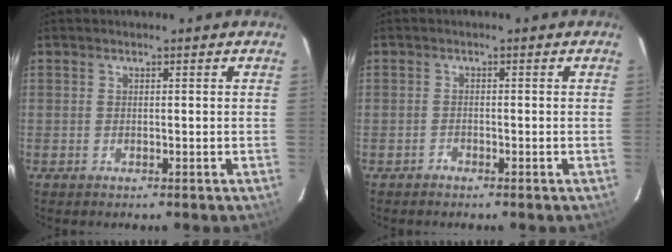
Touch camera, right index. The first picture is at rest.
{"total": 0.9, "force": [-0.8, 0.4, -0.1], "torque": [0.001, 0.005, -0.015]}